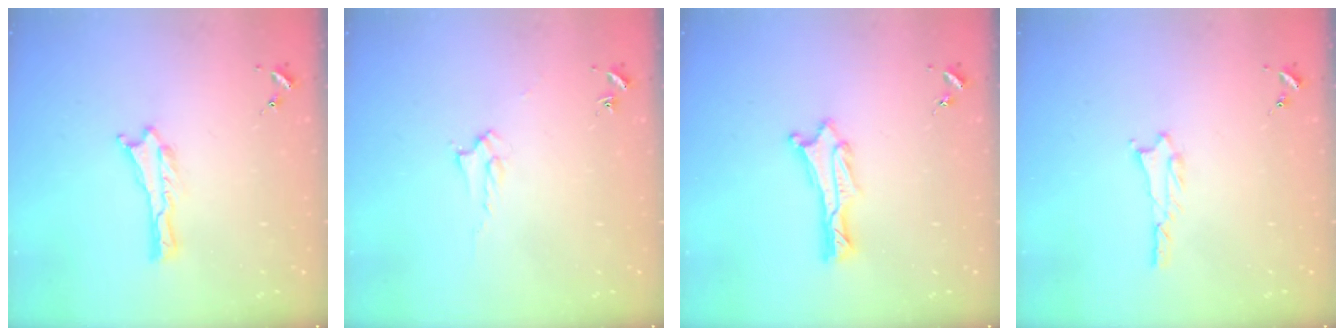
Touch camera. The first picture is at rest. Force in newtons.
{"total": 2.0, "press": 2.0, "slide": 0.2}
{"total": 0.9, "press": 0.8, "slide": 0.1}
{"total": 1.0, "press": 1.0, "slide": 0.1}